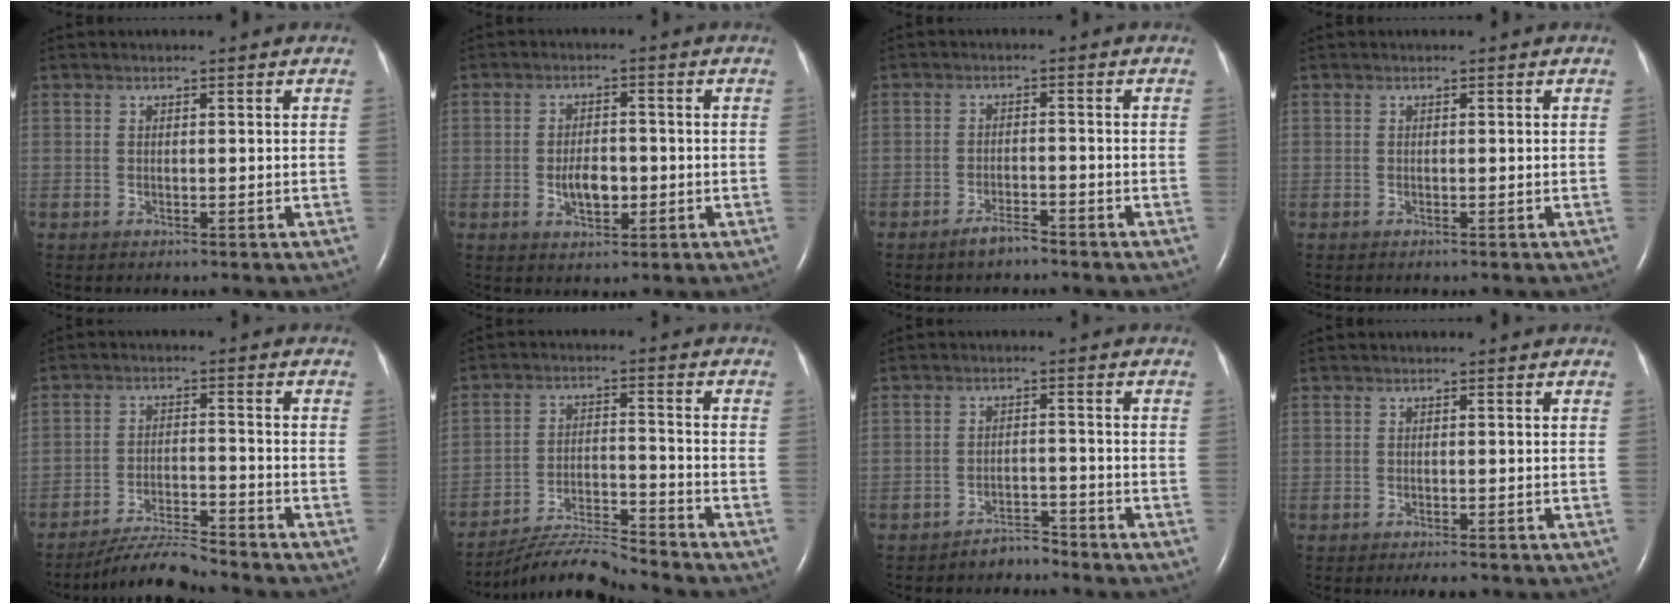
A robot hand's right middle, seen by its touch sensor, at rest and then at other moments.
{"total": 4.4, "force": [-1.0, 2.3, 3.7], "torque": [-0.067, 0.003, -0.013]}
{"total": 2.8, "force": [-2.4, 0.6, 1.3], "torque": [-0.029, -0.002, -0.043]}
{"total": 0.0}
{"total": 6.7, "force": [-6.5, -0.5, 1.7], "torque": [-0.032, -0.012, -0.118]}
{"total": 8.8, "force": [-8.6, -1.2, 1.1], "torque": [-0.023, 0.002, -0.156]}
{"total": 2.8, "force": [-2.7, 0.5, -0.1], "torque": [0.004, -0.006, -0.045]}
{"total": 2.0, "force": [-1.6, 0.3, 1.1], "torque": [-0.016, -0.004, -0.020]}